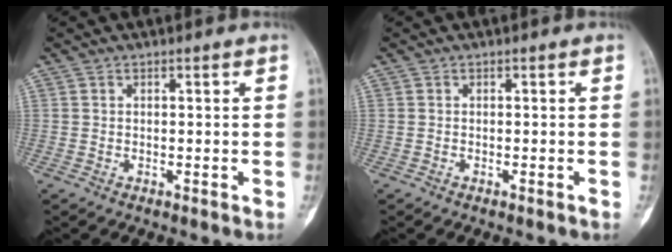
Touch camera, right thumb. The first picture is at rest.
{"total": 0.0}